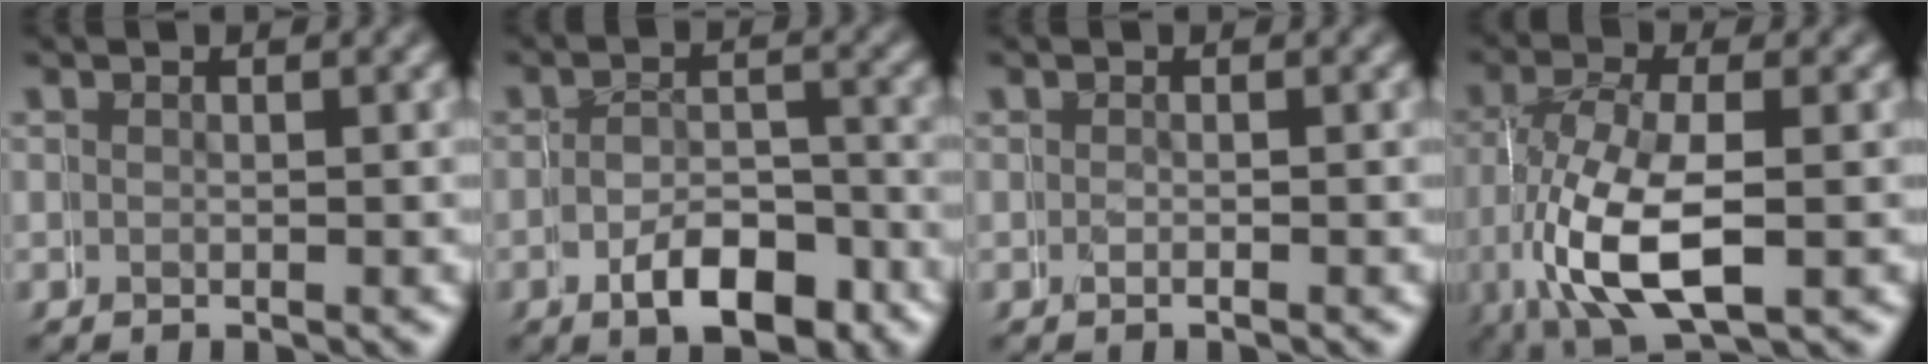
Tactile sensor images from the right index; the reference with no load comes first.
{"total": 4.4, "force": [-3.2, 2.3, 2.0], "torque": [-0.028, -0.017, -0.051]}
{"total": 0.0}
{"total": 6.5, "force": [-1.1, 3.4, 5.4], "torque": [-0.123, -0.025, 0.000]}